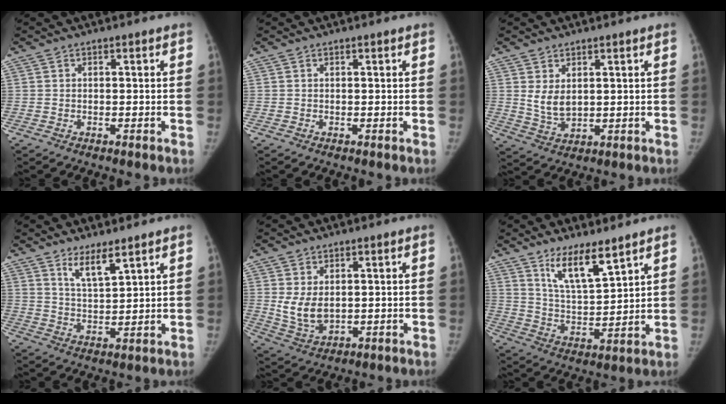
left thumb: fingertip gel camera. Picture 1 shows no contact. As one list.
[{"total": 0.0}, {"total": 4.8, "force": [1.5, 2.9, 3.6], "torque": [-0.056, -0.019, 0.040]}, {"total": 5.6, "force": [4.1, 1.2, 3.7], "torque": [-0.062, -0.038, 0.078]}, {"total": 6.3, "force": [1.0, 4.1, 4.7], "torque": [-0.079, -0.016, 0.035]}, {"total": 9.9, "force": [7.0, 2.4, 6.6], "torque": [-0.108, -0.058, 0.139]}]